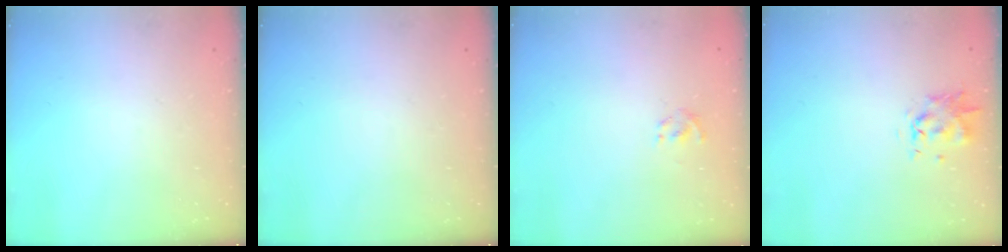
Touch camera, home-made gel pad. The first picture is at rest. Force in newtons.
{"total": 0.0}
{"total": 1.3, "press": 1.1, "slide": 0.7}
{"total": 1.0, "press": 0.9, "slide": 0.3}